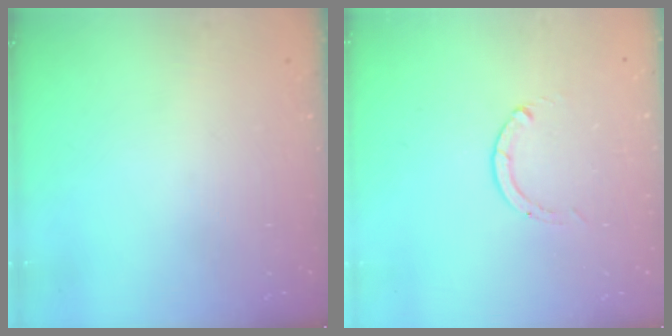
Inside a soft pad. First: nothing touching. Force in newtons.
{"total": 0.0}